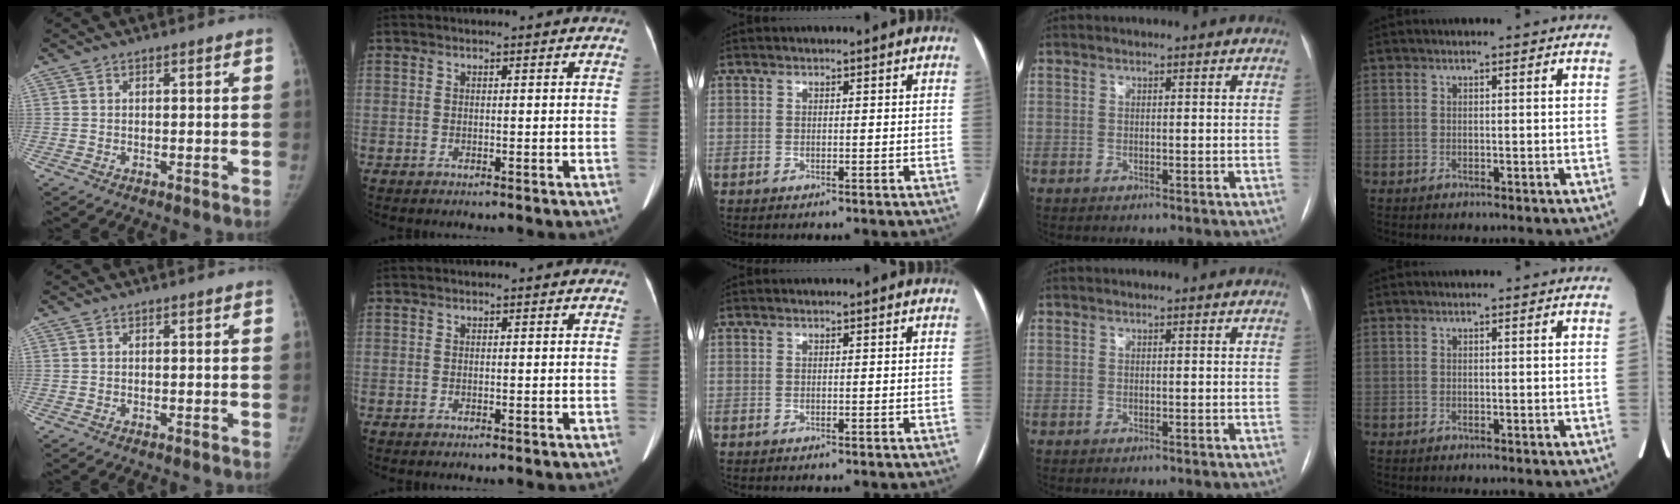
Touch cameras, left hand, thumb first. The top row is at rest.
{}